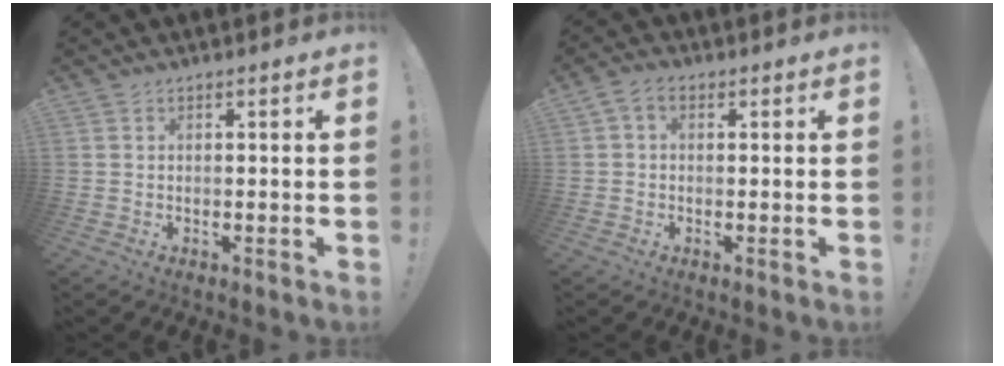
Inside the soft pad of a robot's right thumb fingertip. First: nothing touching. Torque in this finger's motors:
{"motor_torque": [0.02, 0.02, 0.03, 0.02, 0.00]}